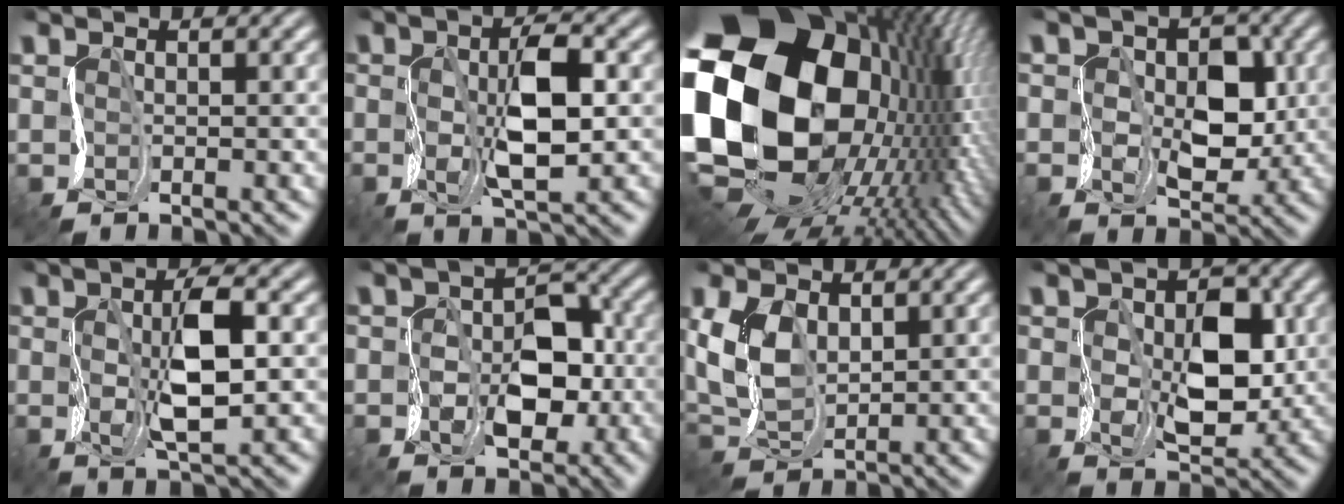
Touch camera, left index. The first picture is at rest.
{"total": 4.4, "force": [-0.2, 1.4, 4.2], "torque": [-0.098, -0.003, 0.000]}
{"total": 21.4, "force": [0.2, 15.3, 15.0], "torque": [-0.335, -0.056, 0.035]}
{"total": 4.5, "force": [-0.3, 3.3, 3.1], "torque": [-0.068, -0.012, 0.003]}
{"total": 4.2, "force": [-0.1, 1.1, 4.0], "torque": [-0.096, -0.002, 0.001]}
{"total": 5.0, "force": [-1.3, 3.5, 3.4], "torque": [-0.065, -0.005, -0.015]}
{"total": 4.2, "force": [0.9, 2.7, 3.1], "torque": [-0.103, 0.003, 0.023]}
{"total": 5.2, "force": [-0.3, 3.5, 3.9], "torque": [-0.087, -0.013, 0.005]}